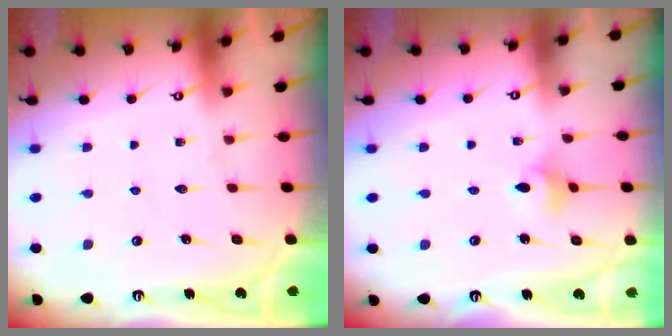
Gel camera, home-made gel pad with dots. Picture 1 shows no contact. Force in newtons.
{"total": 4.2, "press": 4.2, "slide": 0.7}